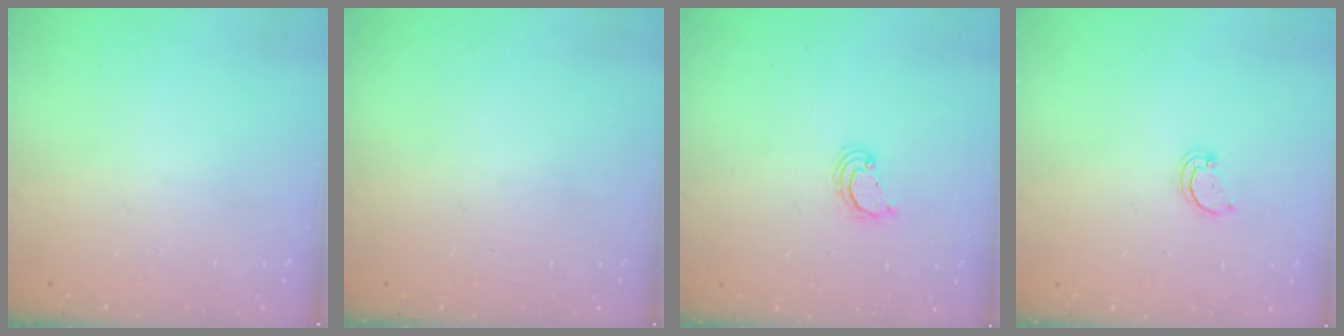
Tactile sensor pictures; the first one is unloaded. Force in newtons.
{"total": 0.0}
{"total": 2.8, "press": 2.8, "slide": 0.2}
{"total": 1.5, "press": 1.5, "slide": 0.1}